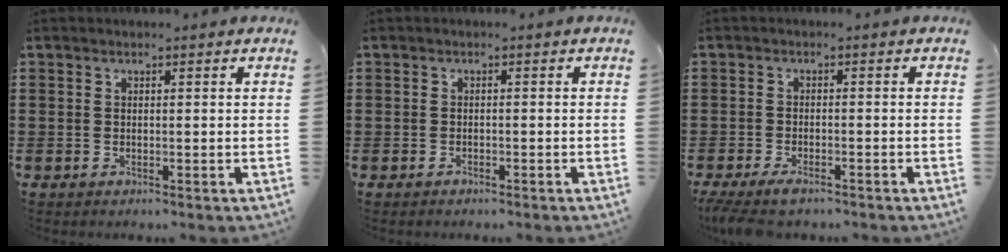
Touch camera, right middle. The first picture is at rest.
{"total": 0.9, "force": [-0.7, 0.5, 0.0], "torque": [0.001, 0.003, -0.016]}
{"total": 2.6, "force": [-2.1, 0.5, 1.4], "torque": [-0.038, -0.005, -0.046]}